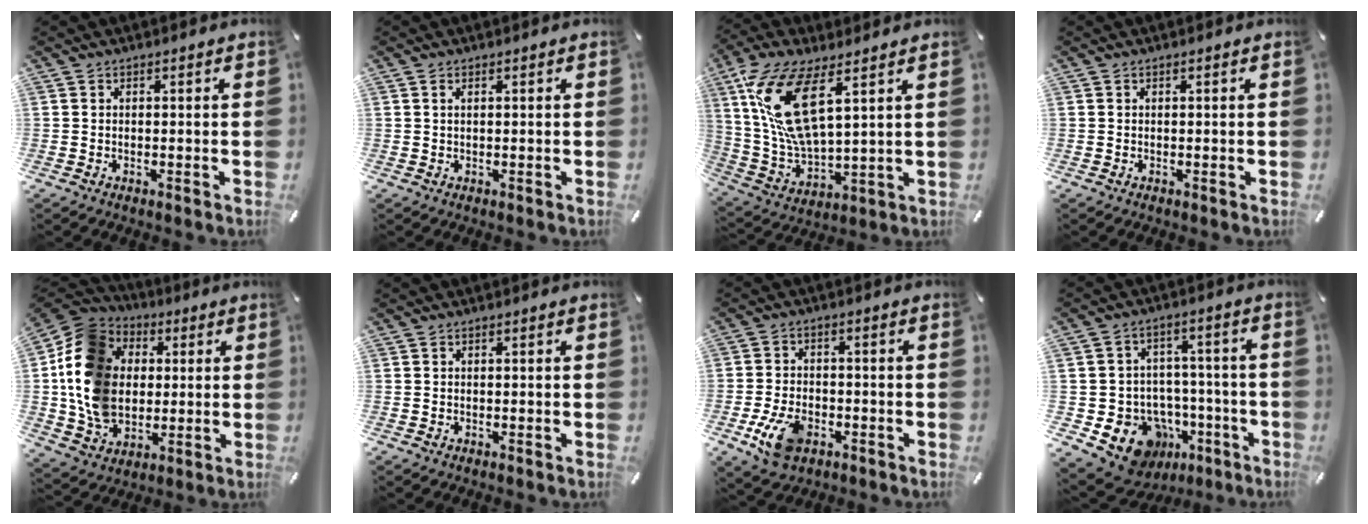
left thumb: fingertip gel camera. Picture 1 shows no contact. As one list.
[{"total": 0.8, "force": [0.2, 0.2, 0.7], "torque": [-0.015, 0.000, 0.004]}, {"total": 17.2, "force": [8.1, 6.8, 13.5], "torque": [-0.303, -0.025, 0.142]}, {"total": 0.0}, {"total": 16.4, "force": [0.5, 14.1, 8.4], "torque": [-0.186, 0.007, 0.012]}, {"total": 0.0}, {"total": 8.8, "force": [-3.7, 5.6, 5.7], "torque": [-0.130, 0.008, -0.067]}, {"total": 12.7, "force": [-5.8, 10.3, 4.5], "torque": [-0.056, 0.030, -0.084]}]